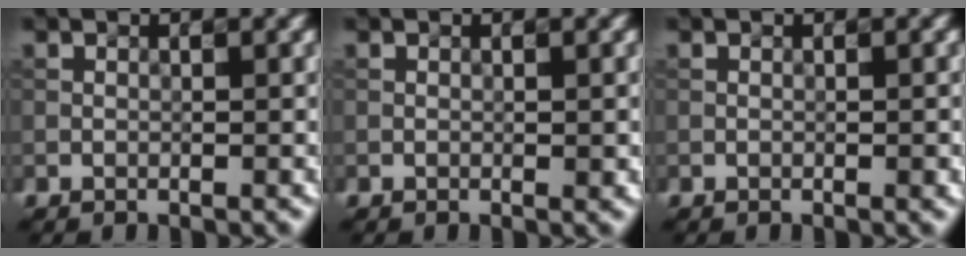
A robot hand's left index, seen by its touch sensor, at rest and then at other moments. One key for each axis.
{"total": 0.7, "fx": -0.2, "fy": 0.2, "fz": 0.6, "tx": -0.009, "ty": 0.001, "tz": -0.001}
{"total": 0.8, "fx": -0.3, "fy": 0.2, "fz": 0.7, "tx": -0.011, "ty": 0.000, "tz": -0.003}